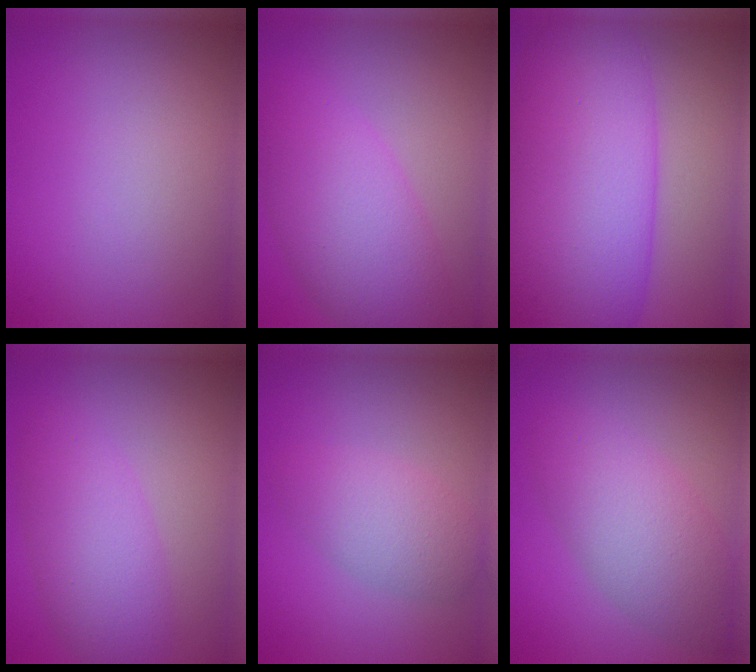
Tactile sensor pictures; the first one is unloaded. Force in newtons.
{"total": 7.0, "press": 7.0, "slide": 0.2}
{"total": 14.1, "press": 14.1, "slide": 0.4}
{"total": 4.8, "press": 4.8, "slide": 0.1}
{"total": 3.3, "press": 3.3, "slide": 0.0}
{"total": 5.3, "press": 5.3, "slide": 0.3}